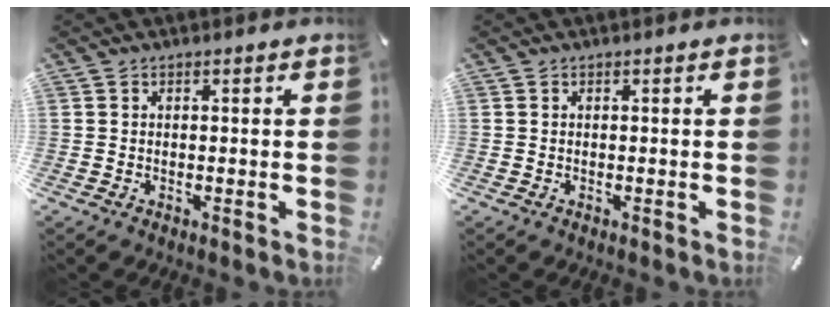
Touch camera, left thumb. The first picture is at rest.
{"total": 0.0}